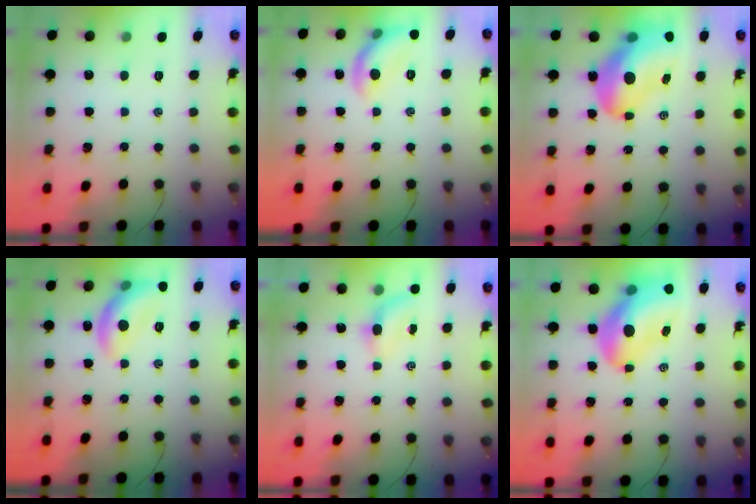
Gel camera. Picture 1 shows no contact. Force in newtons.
{"total": 9.5, "press": 9.4, "slide": 1.3}
{"total": 15.2, "press": 14.6, "slide": 4.2}
{"total": 12.5, "press": 12.4, "slide": 1.1}
{"total": 3.6, "press": 3.4, "slide": 1.3}
{"total": 14.3, "press": 13.7, "slide": 4.1}